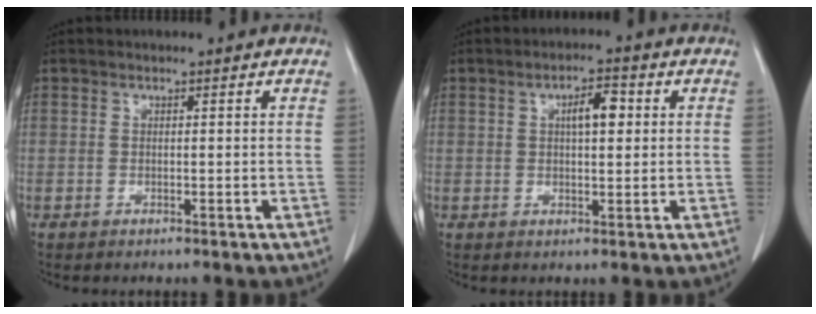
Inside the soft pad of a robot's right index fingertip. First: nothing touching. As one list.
[{"total": 4.6, "force": [1.2, 1.5, 4.2], "torque": [-0.068, 0.009, 0.017]}]